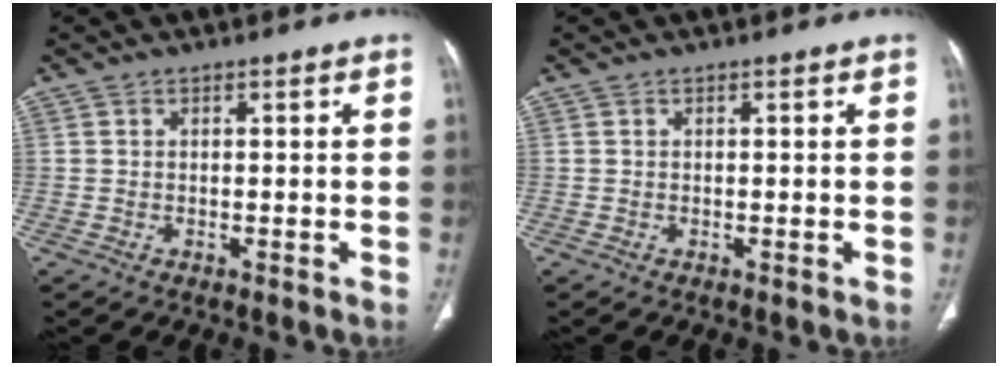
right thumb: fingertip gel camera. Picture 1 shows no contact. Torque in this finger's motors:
{"motor_torque": [0.00, 0.00, 0.00, 0.00, 0.00]}